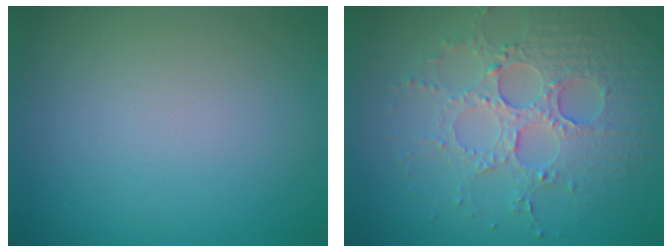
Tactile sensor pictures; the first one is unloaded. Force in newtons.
{"total": 4.8, "press": 4.4, "slide": 2.0}